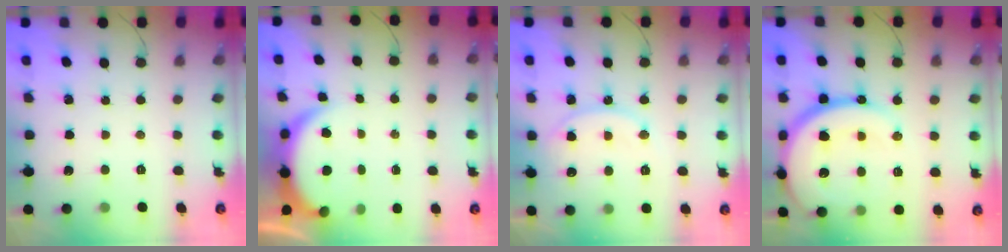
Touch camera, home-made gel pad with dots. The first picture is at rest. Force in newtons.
{"total": 5.8, "press": 5.7, "slide": 0.5}
{"total": 10.5, "press": 10.5, "slide": 0.5}
{"total": 19.5, "press": 19.4, "slide": 2.0}